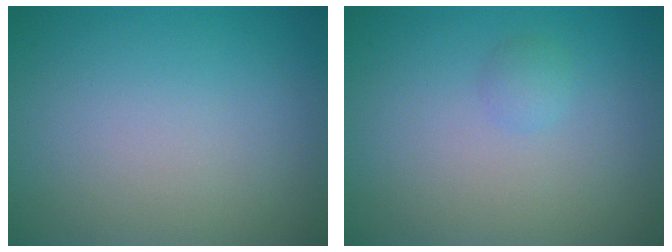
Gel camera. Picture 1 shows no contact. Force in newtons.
{"total": 0.9, "press": 0.9, "slide": 0.0}